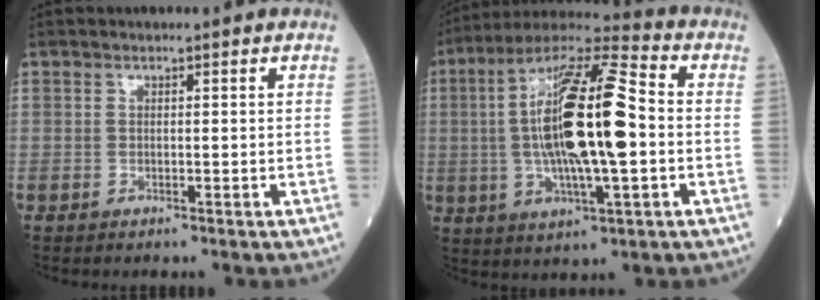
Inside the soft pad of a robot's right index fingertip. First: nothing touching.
{"total": 20.2, "force": [0.0, 4.0, 19.8], "torque": [-0.391, 0.013, -0.005]}